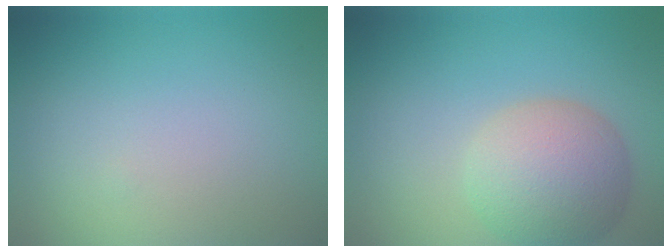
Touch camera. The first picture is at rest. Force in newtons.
{"total": 7.0, "press": 6.9, "slide": 0.6}